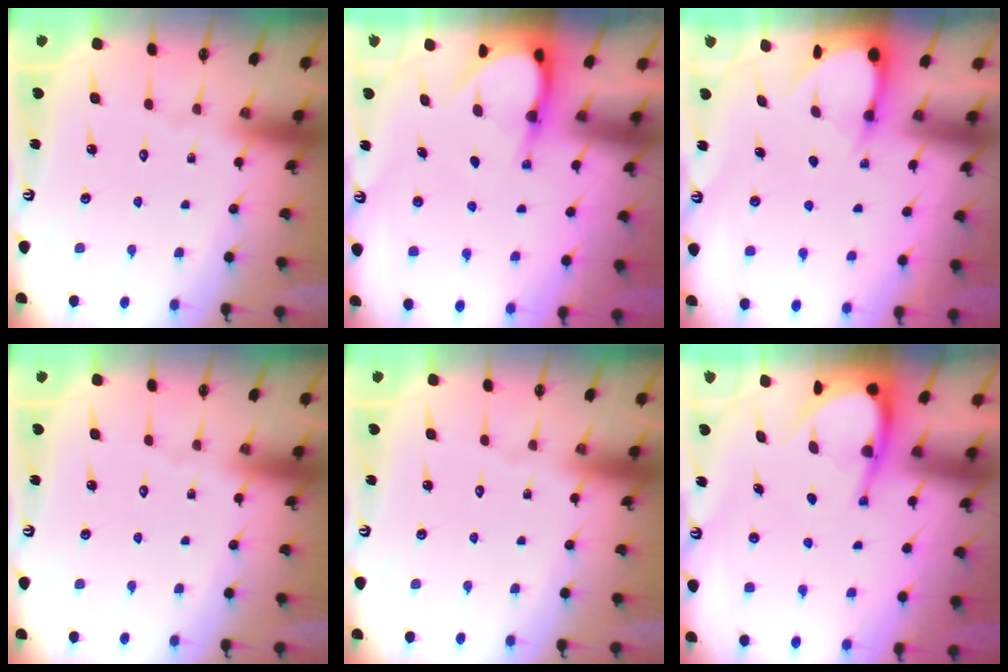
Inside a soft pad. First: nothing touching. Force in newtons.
{"total": 5.4, "press": 5.4, "slide": 0.4}
{"total": 3.3, "press": 3.3, "slide": 0.4}
{"total": 0.0}
{"total": 0.0}
{"total": 6.4, "press": 6.4, "slide": 0.5}